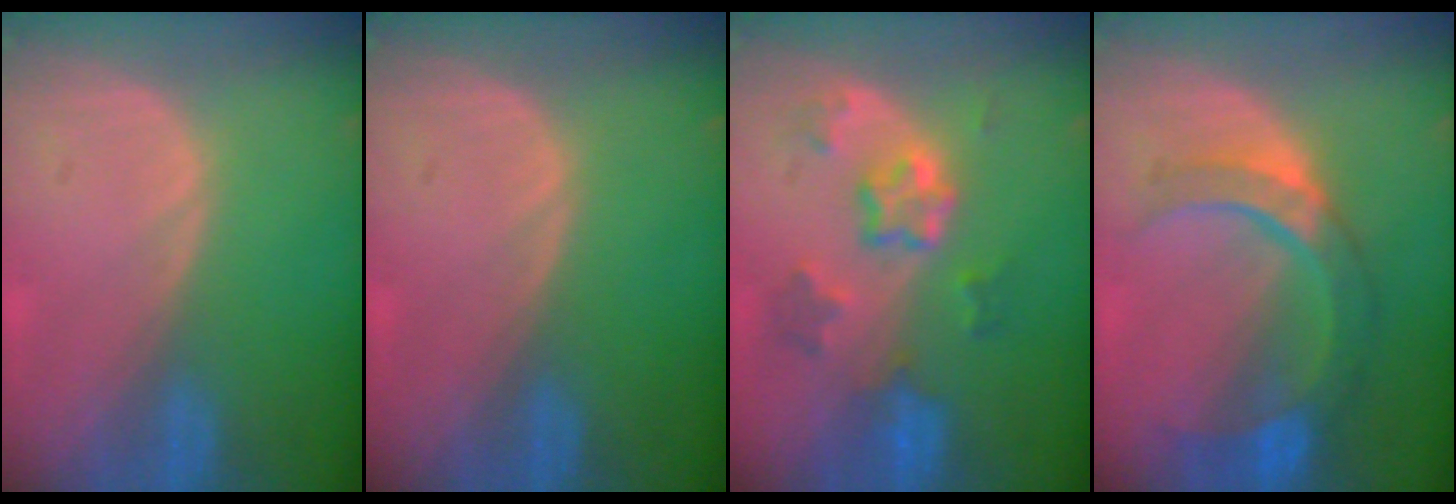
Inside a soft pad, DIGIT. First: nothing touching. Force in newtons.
{"total": 0.0}
{"total": 7.1, "press": 6.3, "slide": 3.4}
{"total": 8.5, "press": 8.1, "slide": 2.7}